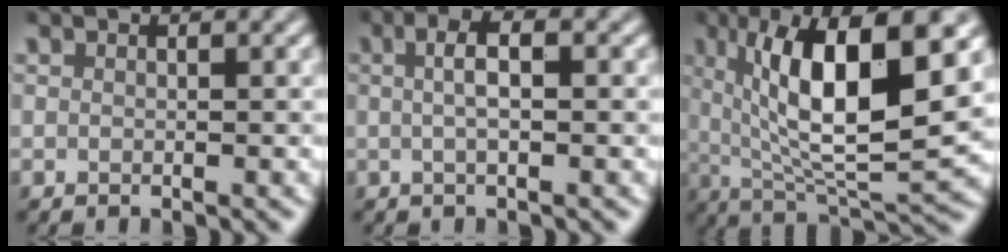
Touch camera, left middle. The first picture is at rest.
{"total": 2.5, "force": [0.3, 0.6, 2.4], "torque": [-0.042, 0.009, 0.003]}
{"total": 12.2, "force": [3.1, 3.7, 11.2], "torque": [-0.172, -0.001, 0.057]}